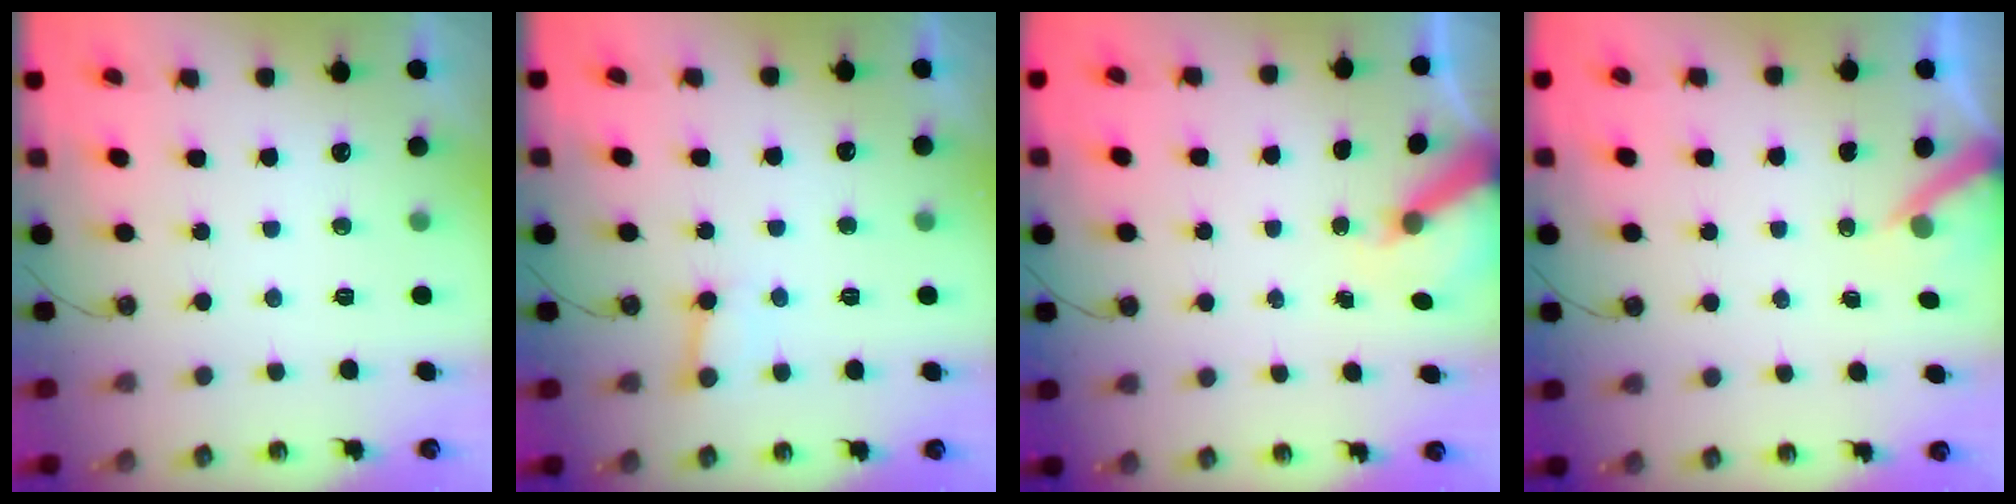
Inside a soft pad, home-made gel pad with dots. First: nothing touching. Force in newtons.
{"total": 5.2, "press": 5.1, "slide": 0.5}
{"total": 5.3, "press": 5.3, "slide": 0.7}
{"total": 4.6, "press": 4.6, "slide": 0.4}